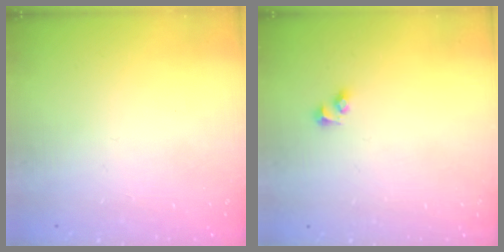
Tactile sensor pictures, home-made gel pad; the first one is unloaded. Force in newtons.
{"total": 2.7, "press": 2.5, "slide": 1.2}